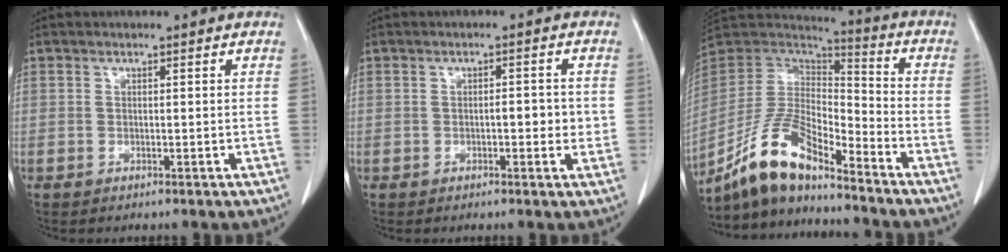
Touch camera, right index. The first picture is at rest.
{"total": 3.1, "force": [-0.3, 1.2, 2.8], "torque": [-0.037, 0.003, -0.004]}
{"total": 13.7, "force": [-10.9, 3.1, 7.7], "torque": [-0.158, 0.013, -0.206]}